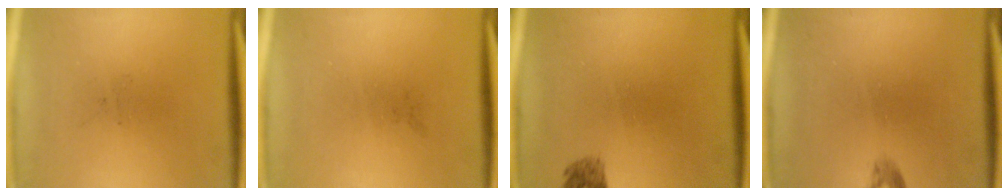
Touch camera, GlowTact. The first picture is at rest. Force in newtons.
{"total": 0.0}
{"total": 1.4}
{"total": 0.9}